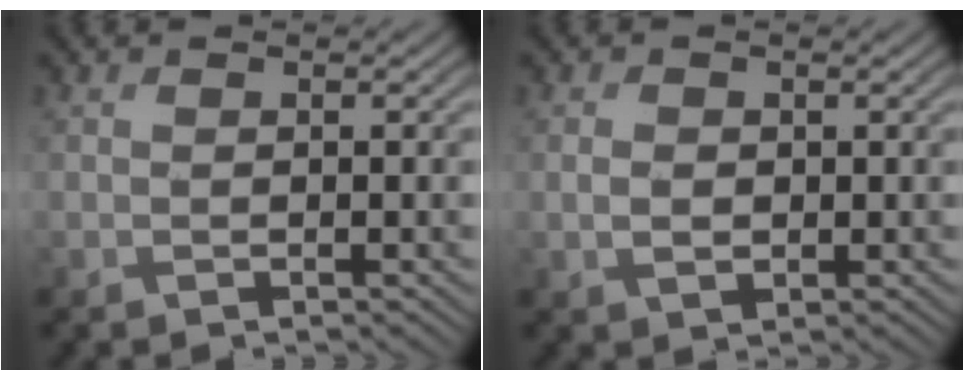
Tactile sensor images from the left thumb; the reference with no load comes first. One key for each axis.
{"total": 2.0, "fx": 0.0, "fy": 1.4, "fz": 1.4, "tx": -0.034, "ty": -0.003, "tz": 0.001}